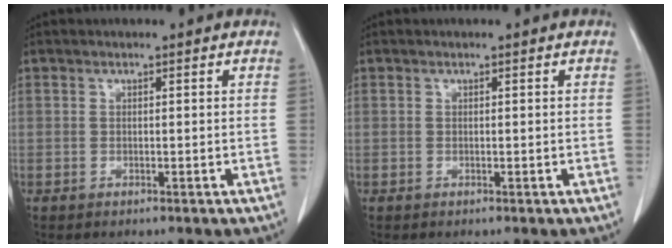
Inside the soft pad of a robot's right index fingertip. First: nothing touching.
{"total": 0.0}